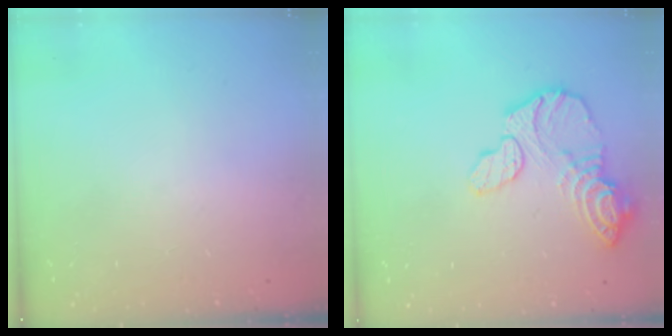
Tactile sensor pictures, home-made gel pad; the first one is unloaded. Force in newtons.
{"total": 14.7, "press": 14.6, "slide": 1.4}